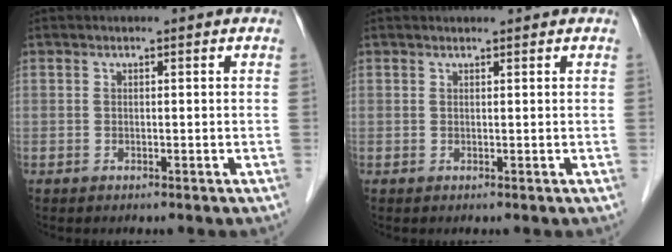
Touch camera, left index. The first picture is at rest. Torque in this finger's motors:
{"motor_torque": [0.22, -0.15, 0.04, 0.00]}